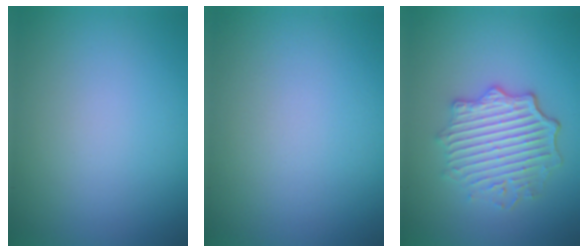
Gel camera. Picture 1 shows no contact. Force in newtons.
{"total": 0.0}
{"total": 5.4, "press": 4.3, "slide": 3.3}